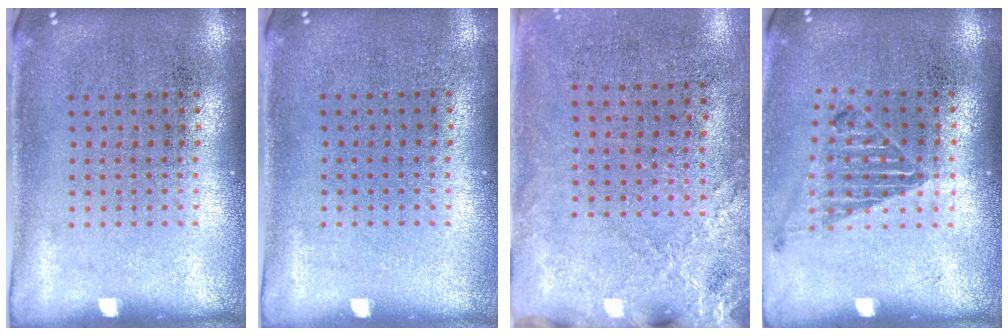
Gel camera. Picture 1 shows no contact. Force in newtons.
{"total": 0.0}
{"total": 2.5, "press": 2.1, "slide": 1.4}
{"total": 1.0, "press": 1.0, "slide": 0.2}